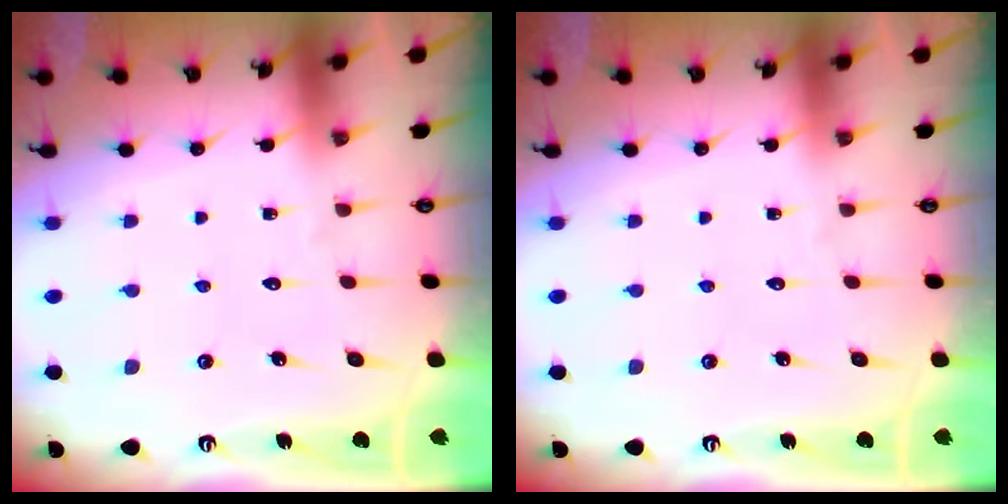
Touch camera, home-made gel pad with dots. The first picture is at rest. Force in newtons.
{"total": 0.0}